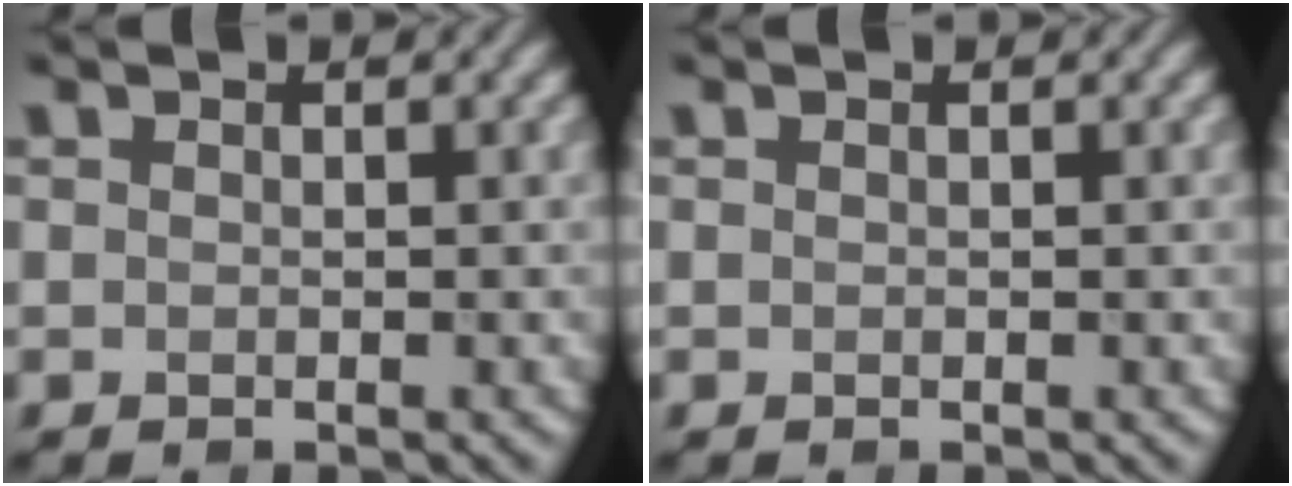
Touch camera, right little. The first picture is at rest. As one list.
[{"total": 0.0}]